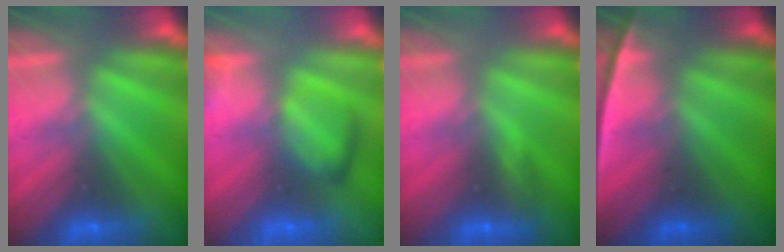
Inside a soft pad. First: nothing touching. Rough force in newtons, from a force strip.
{"total": 2.5}
{"total": 3.1}
{"total": 2.4}